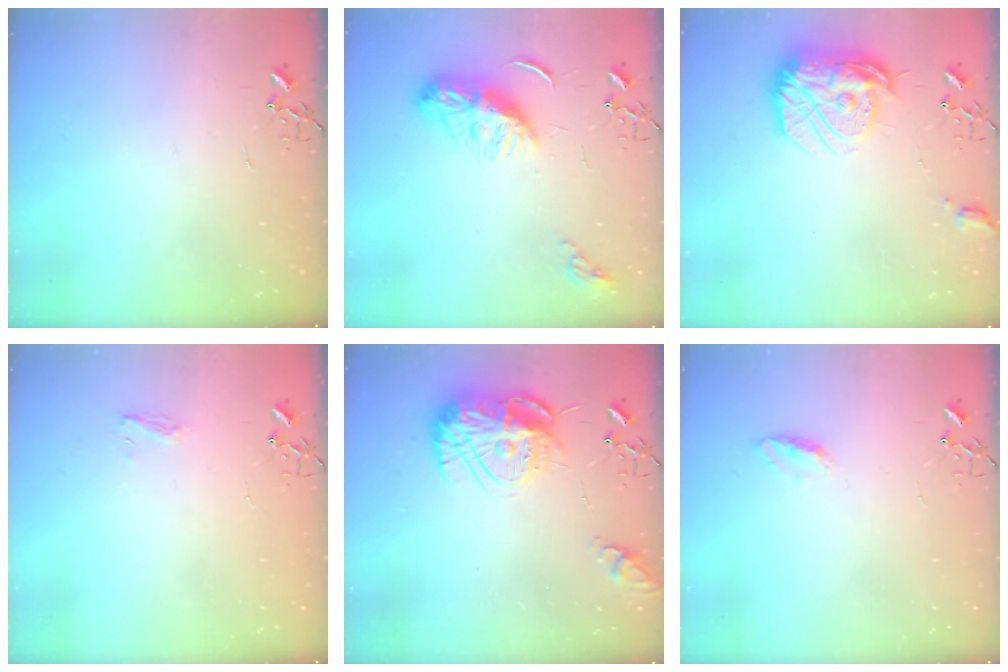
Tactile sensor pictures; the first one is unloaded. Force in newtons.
{"total": 10.9, "press": 10.9, "slide": 0.4}
{"total": 17.7, "press": 17.6, "slide": 1.4}
{"total": 5.7, "press": 5.7, "slide": 0.7}
{"total": 15.2, "press": 15.1, "slide": 1.2}
{"total": 5.0, "press": 5.0, "slide": 0.7}